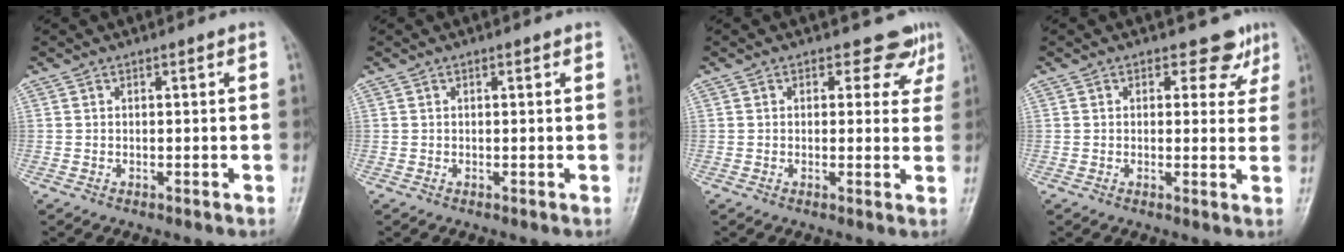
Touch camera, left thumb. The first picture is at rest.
{"total": 0.7, "force": [0.4, 0.3, 0.5], "torque": [-0.007, 0.000, 0.003]}
{"total": 4.8, "force": [3.3, 3.2, 1.4], "torque": [0.018, -0.017, 0.028]}
{"total": 4.7, "force": [3.1, 3.2, 1.6], "torque": [0.016, -0.014, 0.032]}